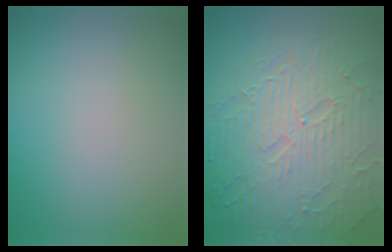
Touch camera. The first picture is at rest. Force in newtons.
{"total": 8.8, "press": 6.3, "slide": 6.1}